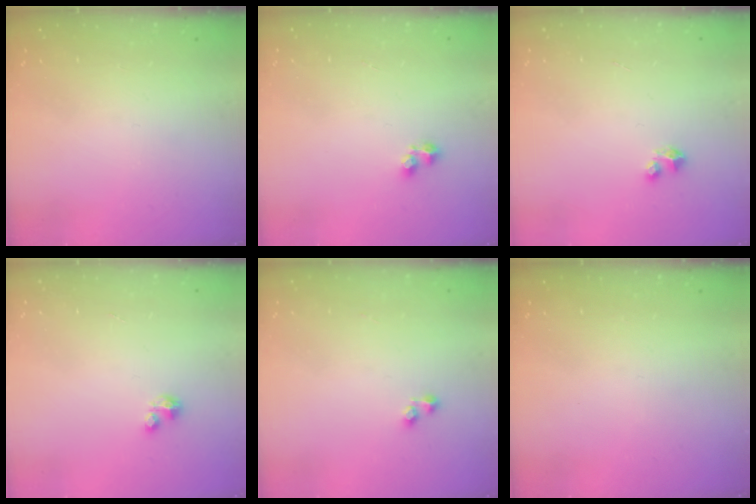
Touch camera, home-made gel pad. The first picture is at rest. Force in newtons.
{"total": 2.4, "press": 2.3, "slide": 0.8}
{"total": 2.8, "press": 2.8, "slide": 0.1}
{"total": 1.7, "press": 1.7, "slide": 0.4}
{"total": 1.6, "press": 1.5, "slide": 0.4}
{"total": 0.0}